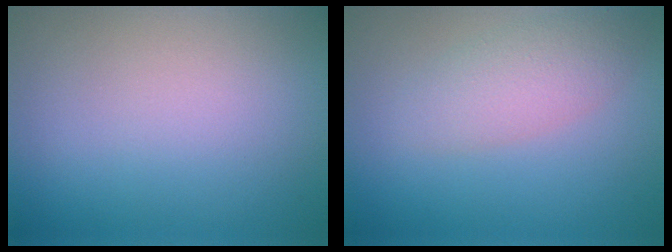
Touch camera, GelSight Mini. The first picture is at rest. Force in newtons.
{"total": 3.0, "press": 3.0, "slide": 0.1}